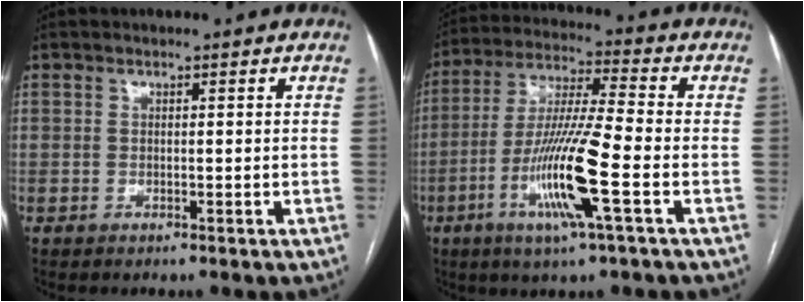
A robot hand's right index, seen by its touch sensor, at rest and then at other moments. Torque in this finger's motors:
{"motor_torque": [2.14, 0.00, 1.05, 0.21]}